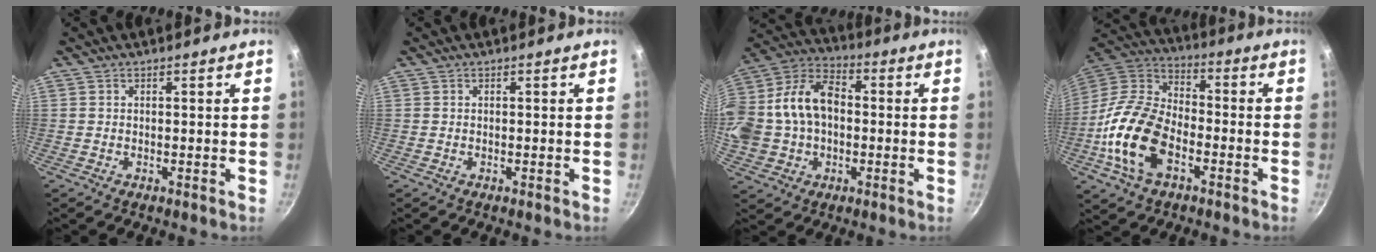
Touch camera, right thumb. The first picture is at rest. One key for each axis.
{"total": 0.0}
{"total": 19.7, "fx": 0.2, "fy": 14.3, "fz": 13.6, "tx": -0.270, "ty": 0.049, "tz": -0.004}
{"total": 18.5, "fx": -6.1, "fy": 11.2, "fz": 13.4, "tx": -0.246, "ty": 0.038, "tz": -0.132}